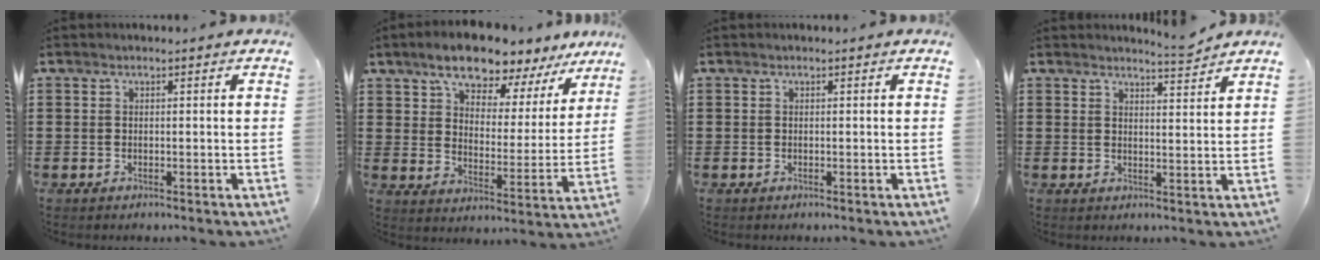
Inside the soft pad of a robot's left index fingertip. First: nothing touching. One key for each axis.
{"total": 9.0, "fx": 7.9, "fy": 2.5, "fz": 3.5, "tx": -0.088, "ty": -0.036, "tz": 0.140}
{"total": 0.0}
{"total": 3.8, "fx": 3.6, "fy": -0.2, "fz": 1.0, "tx": -0.023, "ty": -0.015, "tz": 0.065}